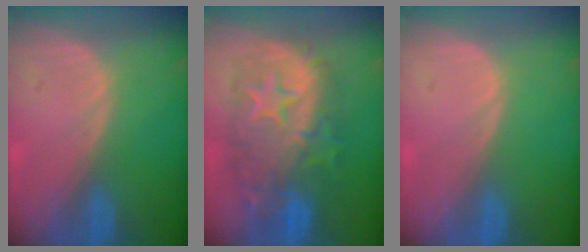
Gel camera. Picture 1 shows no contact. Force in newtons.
{"total": 11.5, "press": 11.5, "slide": 0.9}
{"total": 0.0}